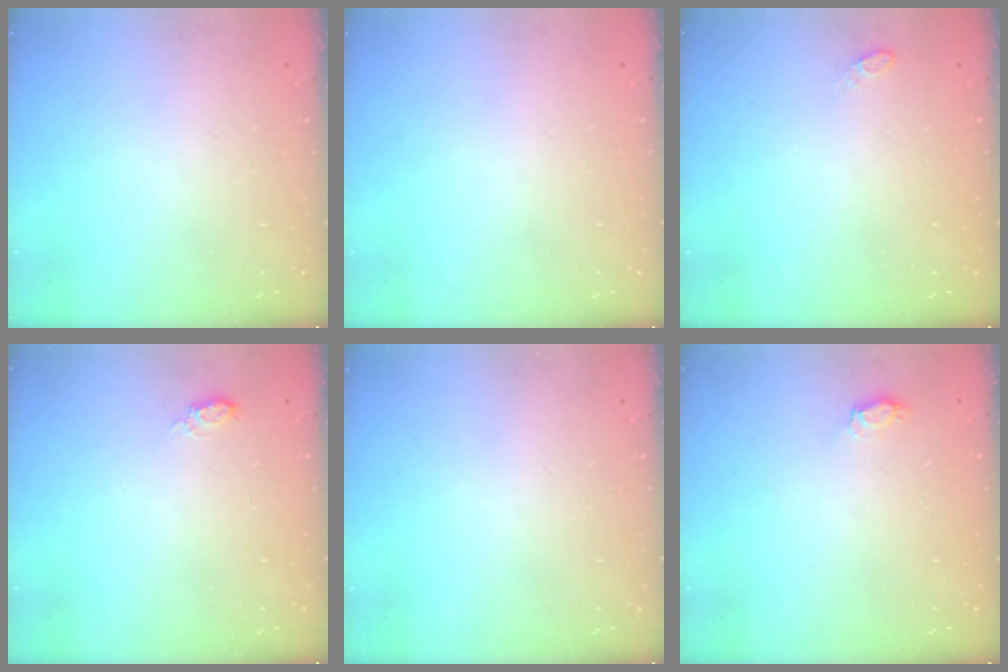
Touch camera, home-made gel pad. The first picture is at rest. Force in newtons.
{"total": 0.0}
{"total": 4.0, "press": 3.7, "slide": 1.5}
{"total": 5.6, "press": 5.6, "slide": 0.6}
{"total": 0.0}
{"total": 4.7, "press": 4.4, "slide": 1.5}